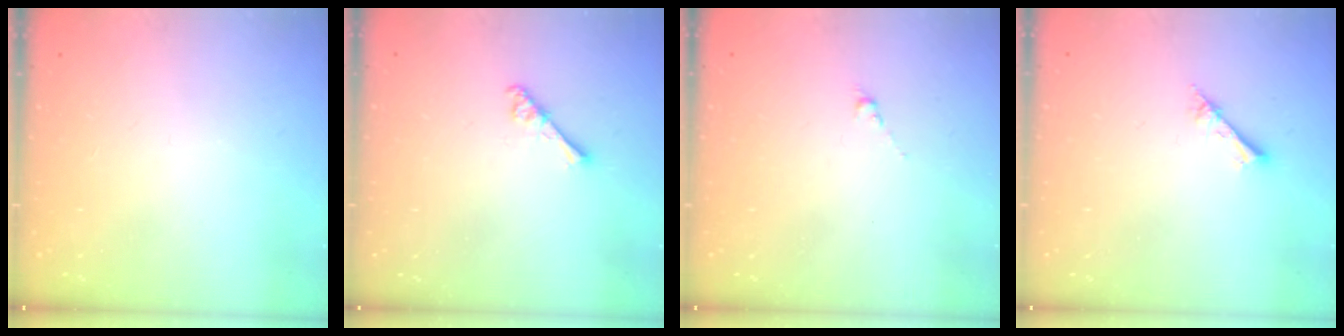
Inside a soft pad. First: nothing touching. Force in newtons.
{"total": 4.0, "press": 4.0, "slide": 0.5}
{"total": 0.5, "press": 0.3, "slide": 0.4}
{"total": 2.4, "press": 2.4, "slide": 0.3}